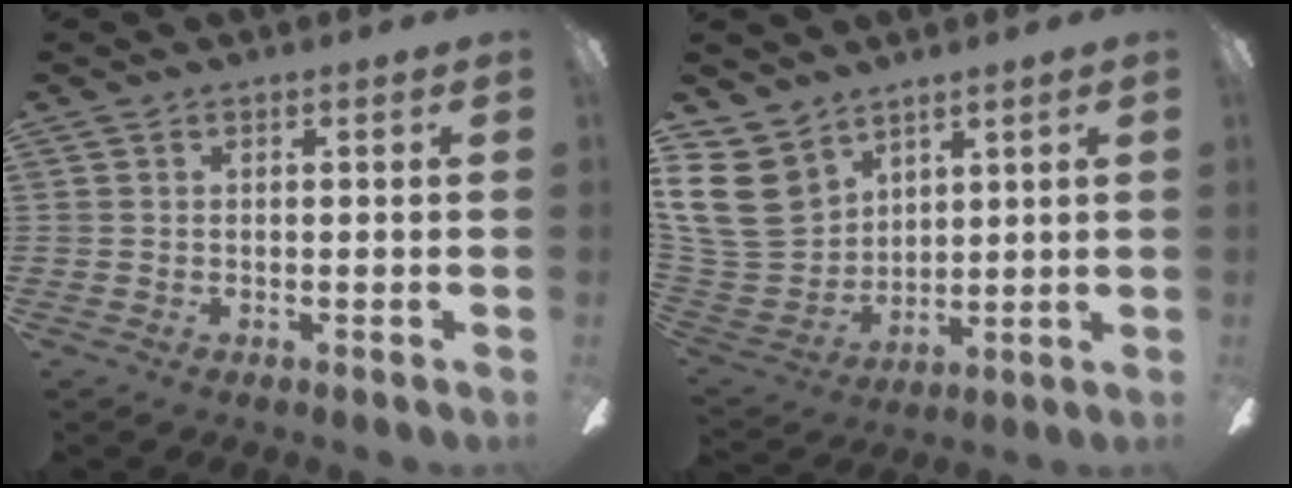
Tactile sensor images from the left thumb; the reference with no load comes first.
{"total": 13.9, "force": [7.3, 10.3, 5.8], "torque": [-0.152, -0.028, 0.147]}